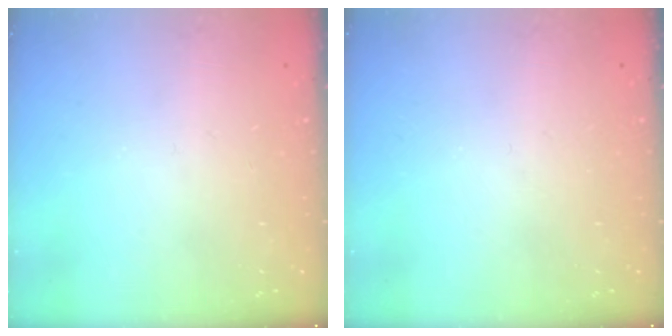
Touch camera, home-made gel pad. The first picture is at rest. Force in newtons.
{"total": 0.0}